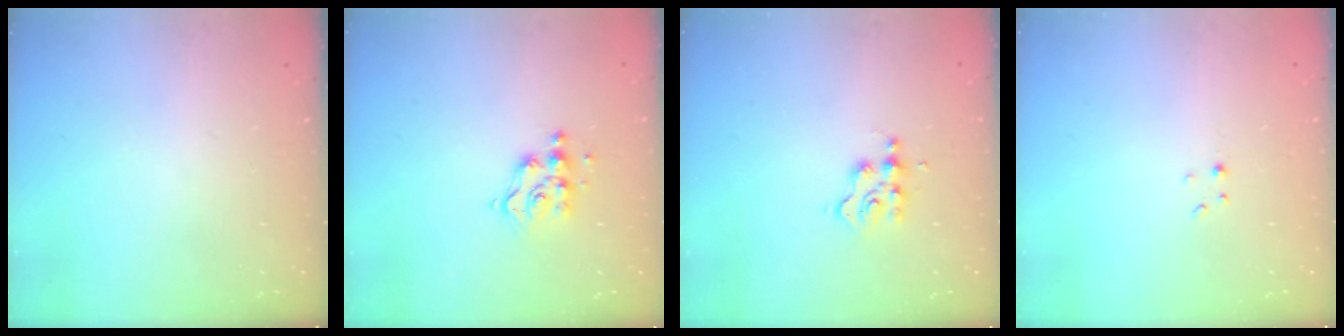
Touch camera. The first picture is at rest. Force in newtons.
{"total": 7.3, "press": 7.3, "slide": 0.1}
{"total": 2.7, "press": 2.7, "slide": 0.4}
{"total": 1.1, "press": 1.1, "slide": 0.2}